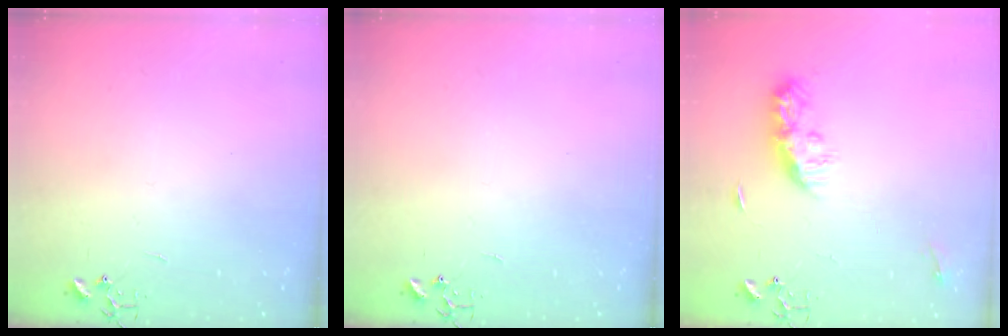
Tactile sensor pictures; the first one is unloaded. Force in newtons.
{"total": 0.0}
{"total": 8.7, "press": 8.7, "slide": 0.4}